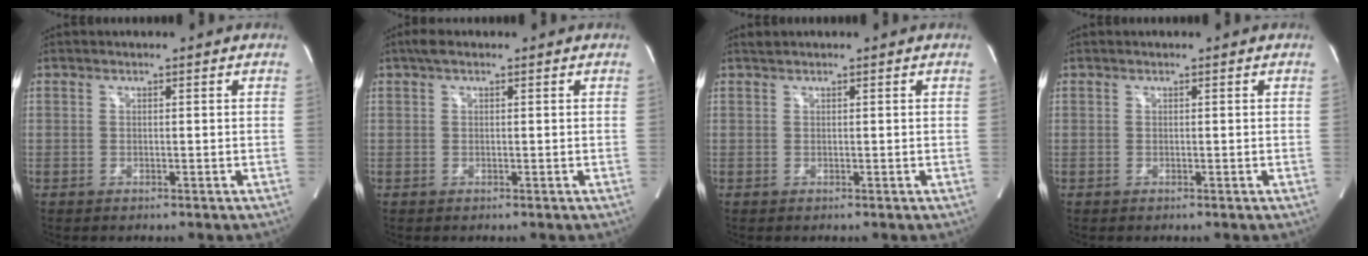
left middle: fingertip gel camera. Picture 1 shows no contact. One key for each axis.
{"total": 2.1, "fx": 1.3, "fy": 0.7, "fz": 1.5, "tx": -0.035, "ty": 0.022, "tz": 0.023}
{"total": 0.6, "fx": 0.5, "fy": -0.1, "fz": 0.1, "tx": -0.011, "ty": 0.008, "tz": 0.015}
{"total": 0.0}